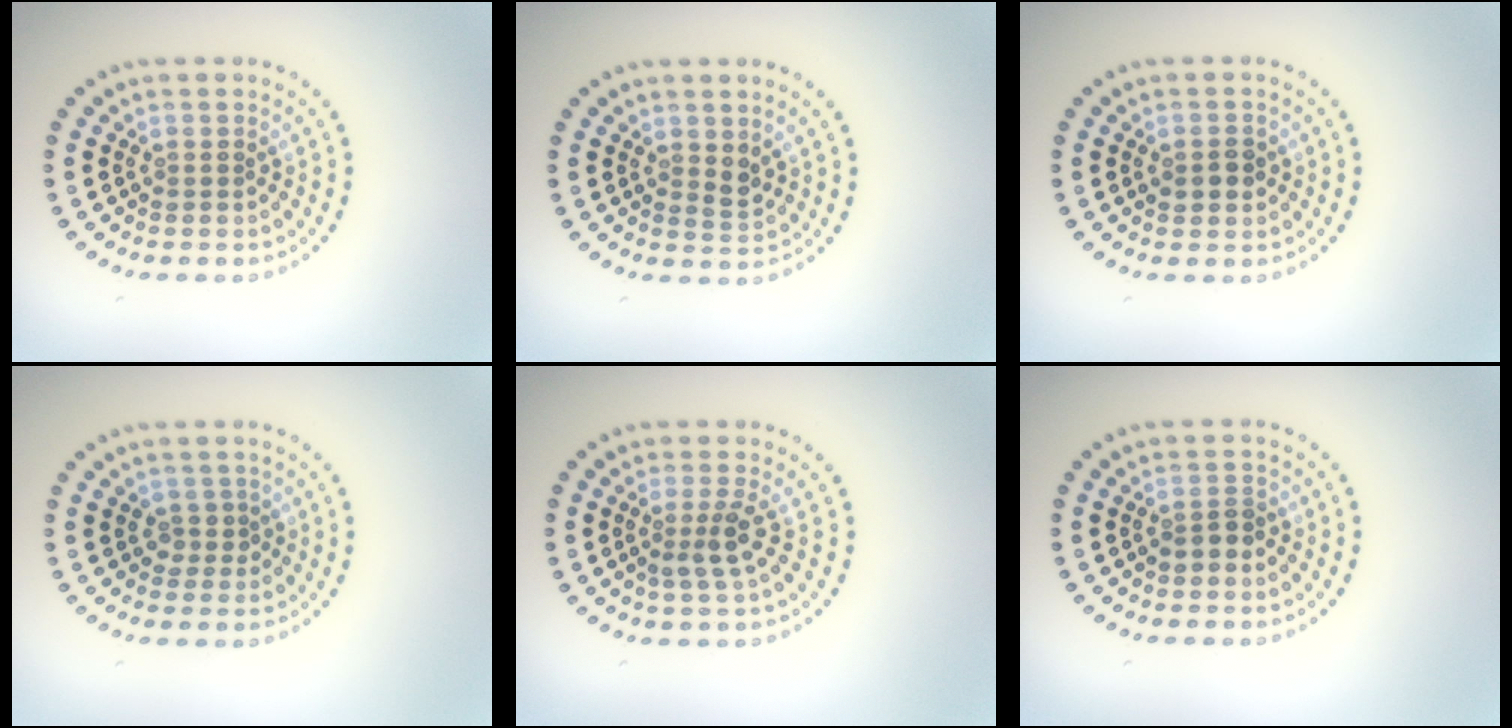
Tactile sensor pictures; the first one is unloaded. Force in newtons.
{"total": 1.2, "press": 1.1, "slide": 0.5}
{"total": 1.7, "press": 1.7, "slide": 0.1}
{"total": 1.3, "press": 1.0, "slide": 0.7}
{"total": 2.4, "press": 1.8, "slide": 1.5}
{"total": 1.7, "press": 1.5, "slide": 0.7}